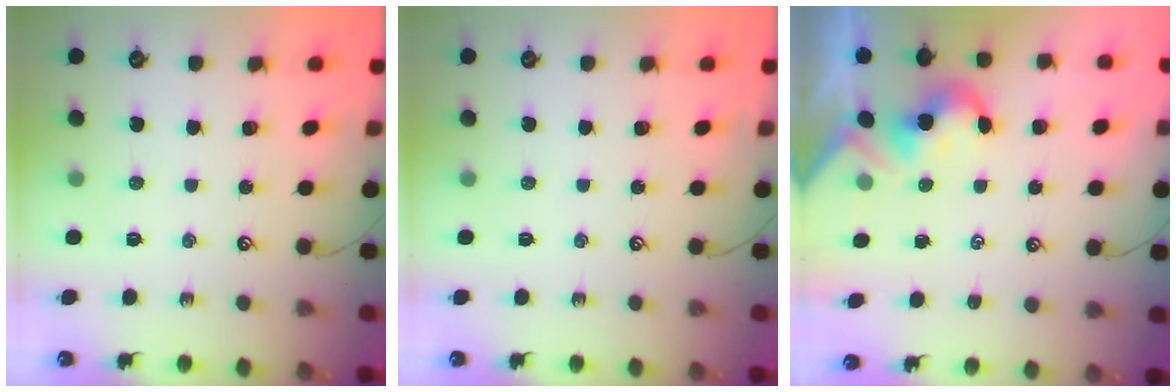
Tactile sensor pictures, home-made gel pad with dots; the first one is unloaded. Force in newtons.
{"total": 0.0}
{"total": 2.0, "press": 1.9, "slide": 0.5}